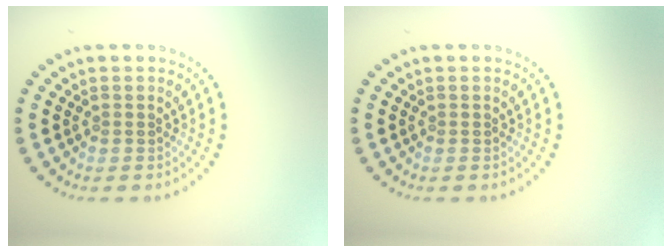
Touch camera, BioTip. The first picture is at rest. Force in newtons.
{"total": 0.0}